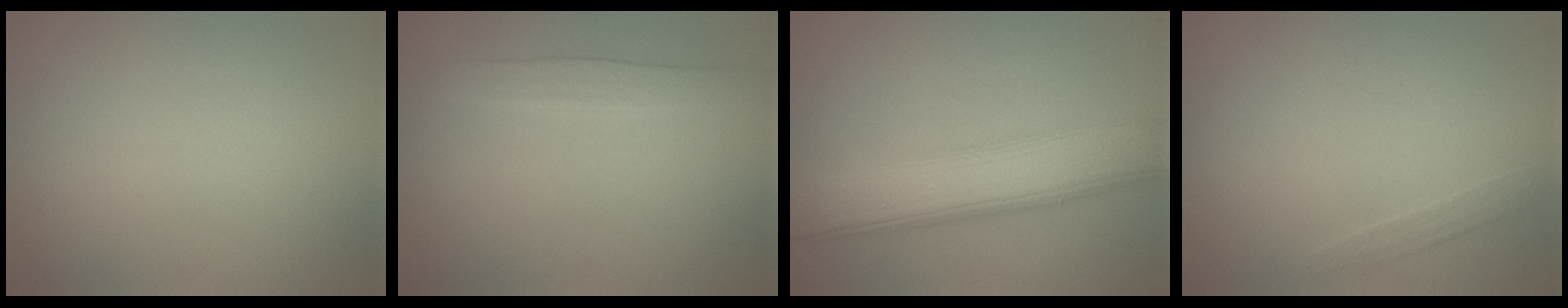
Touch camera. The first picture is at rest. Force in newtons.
{"total": 2.0, "press": 2.0, "slide": 0.2}
{"total": 7.4, "press": 7.4, "slide": 0.2}
{"total": 0.9, "press": 0.9, "slide": 0.1}